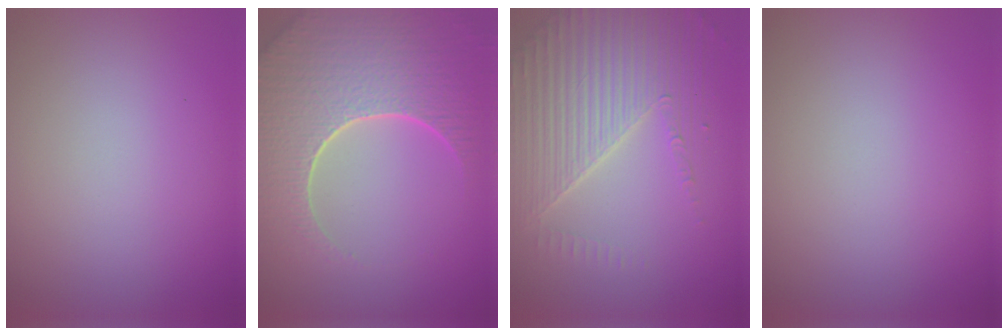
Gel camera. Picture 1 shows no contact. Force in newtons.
{"total": 9.2, "press": 6.5, "slide": 6.5}
{"total": 6.2, "press": 4.7, "slide": 4.0}
{"total": 0.0}